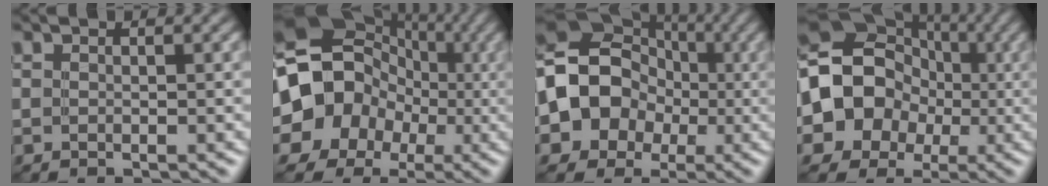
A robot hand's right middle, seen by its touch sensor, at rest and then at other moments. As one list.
[{"total": 16.2, "force": [-1.4, 14.6, 6.7], "torque": [-0.141, 0.007, -0.068]}, {"total": 10.1, "force": [-1.3, 8.6, 5.1], "torque": [-0.061, 0.003, -0.056]}, {"total": 11.1, "force": [-1.0, 9.6, 5.6], "torque": [-0.070, 0.009, -0.050]}]